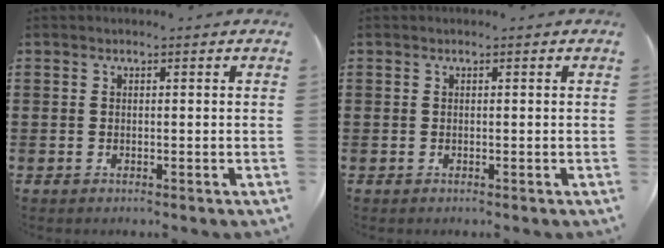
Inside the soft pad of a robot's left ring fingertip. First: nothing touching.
{"total": 0.0}